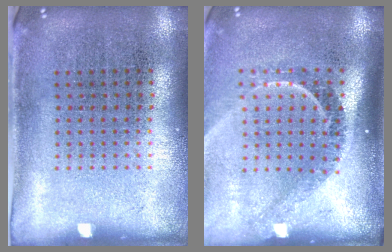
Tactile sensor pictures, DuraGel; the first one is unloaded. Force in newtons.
{"total": 2.3, "press": 1.6, "slide": 1.6}